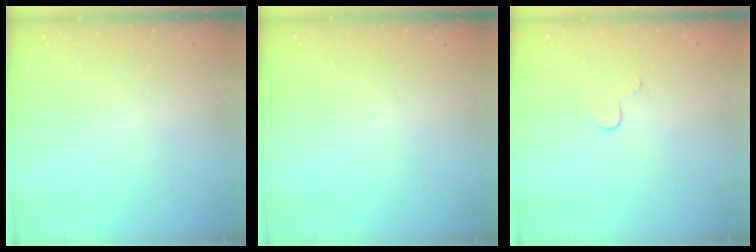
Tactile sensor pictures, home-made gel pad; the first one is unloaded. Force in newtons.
{"total": 0.0}
{"total": 3.2, "press": 3.2, "slide": 0.3}